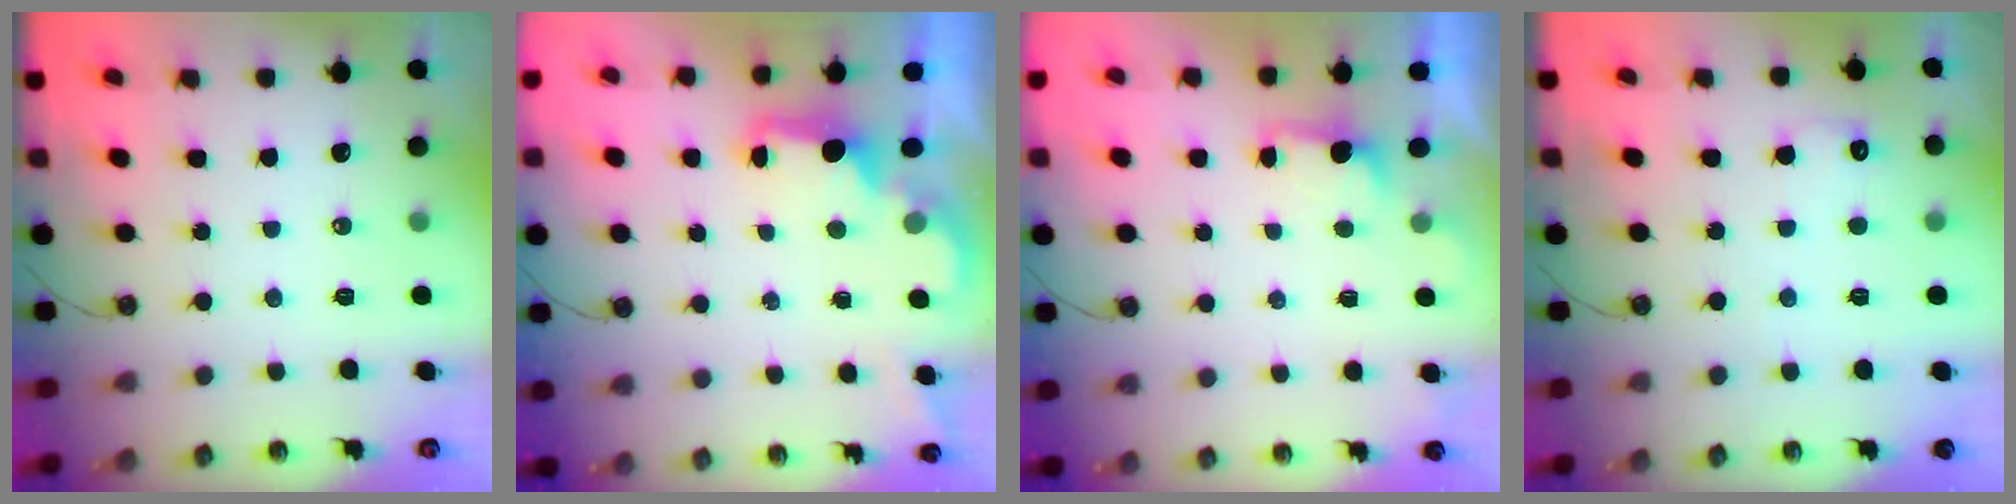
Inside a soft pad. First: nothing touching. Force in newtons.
{"total": 2.3, "press": 2.2, "slide": 0.7}
{"total": 1.6, "press": 1.4, "slide": 0.8}
{"total": 5.5, "press": 5.5, "slide": 0.6}